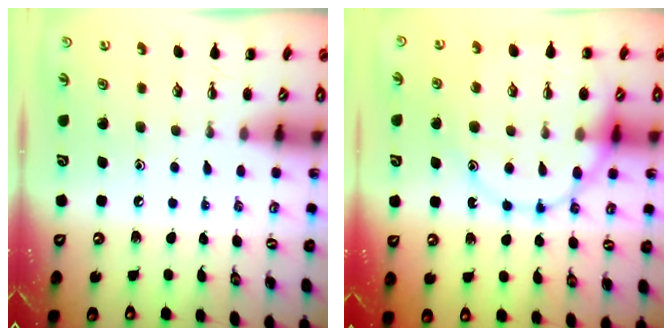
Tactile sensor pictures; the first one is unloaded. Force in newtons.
{"total": 16.8, "press": 16.7, "slide": 2.3}